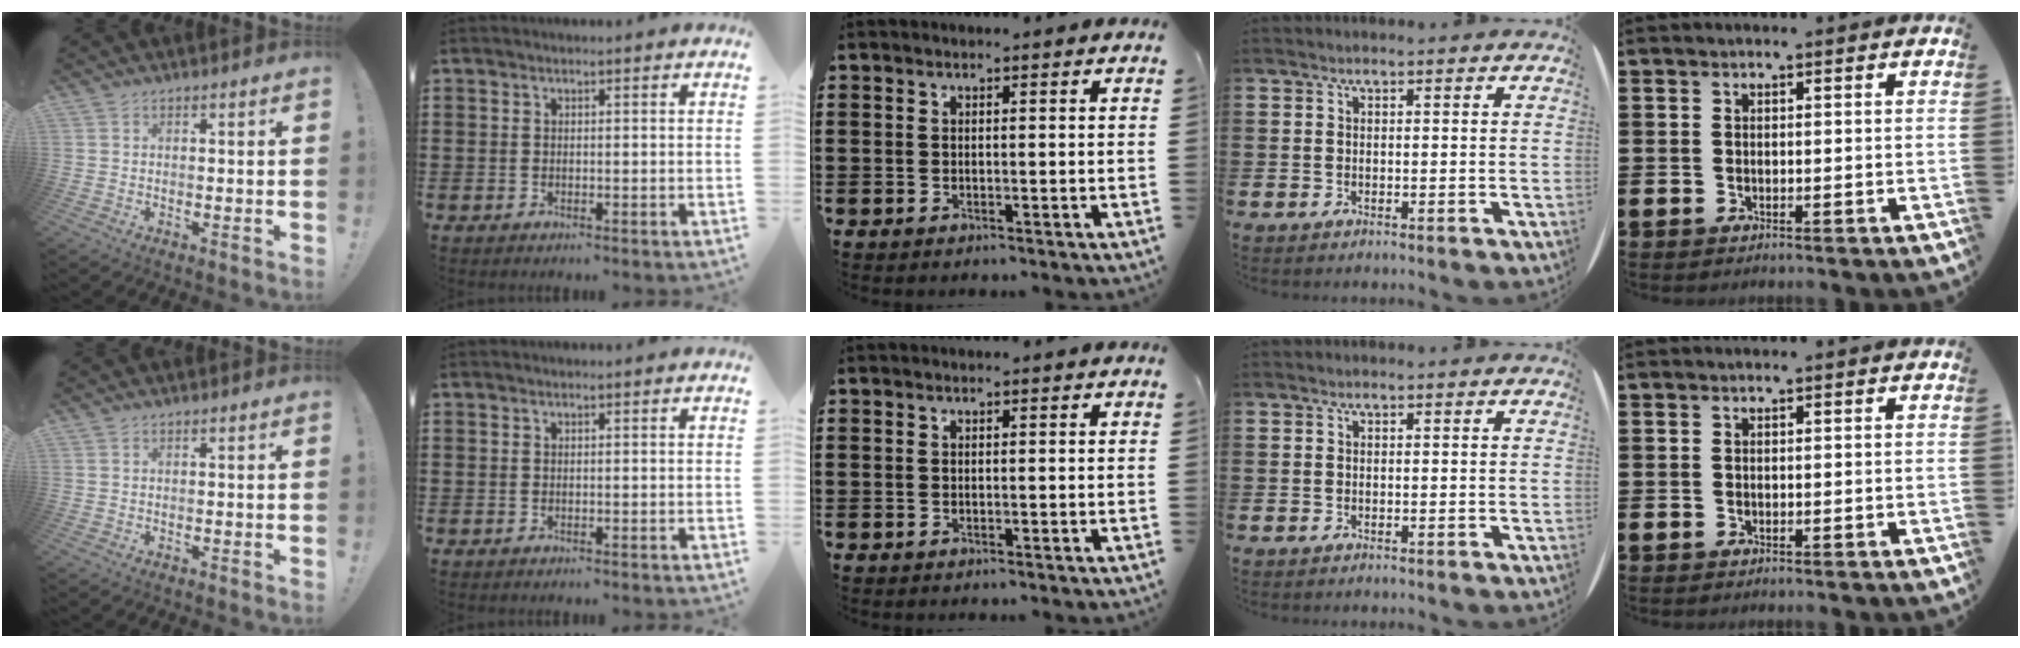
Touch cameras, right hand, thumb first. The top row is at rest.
{}